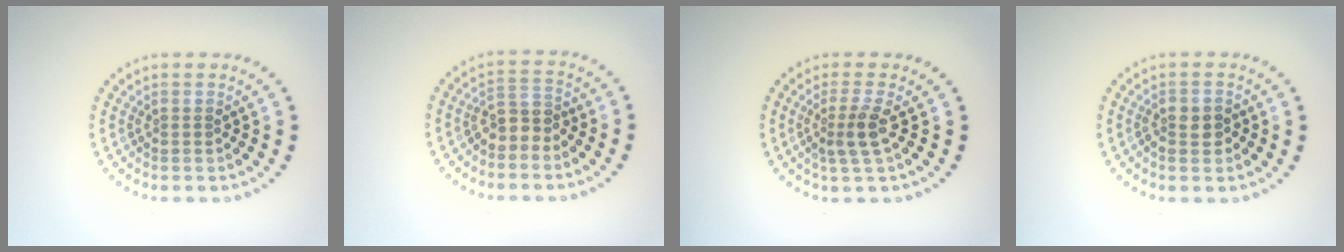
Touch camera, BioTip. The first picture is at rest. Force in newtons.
{"total": 2.3, "press": 2.0, "slide": 1.3}
{"total": 2.5, "press": 1.9, "slide": 1.5}
{"total": 2.0, "press": 1.9, "slide": 0.6}